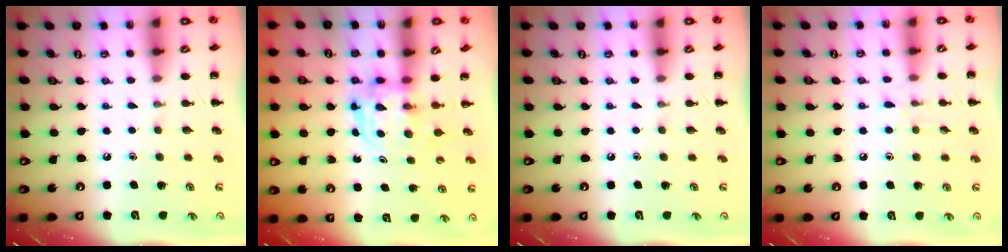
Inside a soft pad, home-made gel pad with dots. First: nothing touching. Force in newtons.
{"total": 3.8, "press": 3.8, "slide": 0.2}
{"total": 0.0}
{"total": 6.5, "press": 6.1, "slide": 2.1}